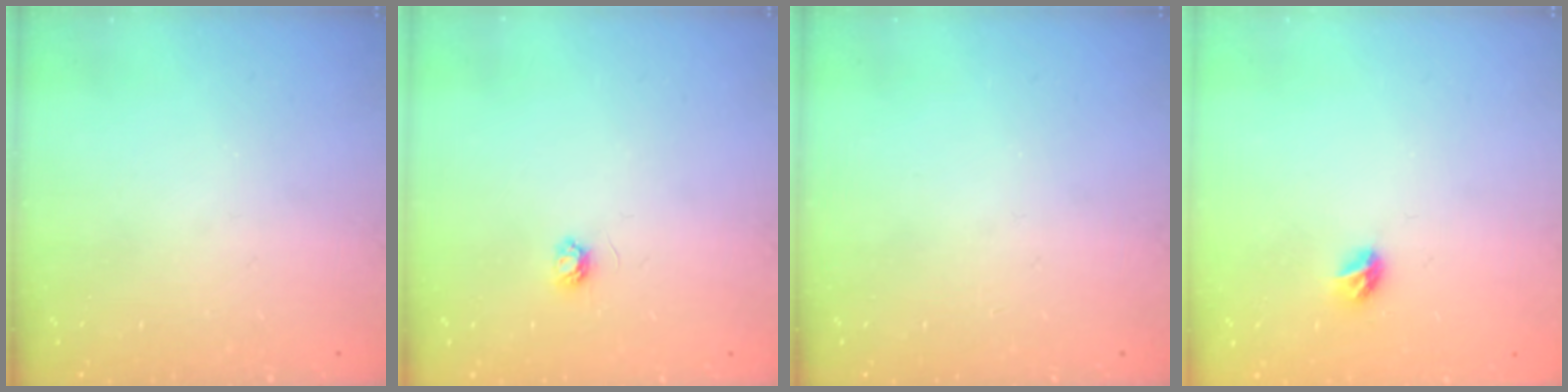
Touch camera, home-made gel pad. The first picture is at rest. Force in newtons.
{"total": 3.5, "press": 3.5, "slide": 0.4}
{"total": 0.0}
{"total": 5.8, "press": 5.8, "slide": 0.7}